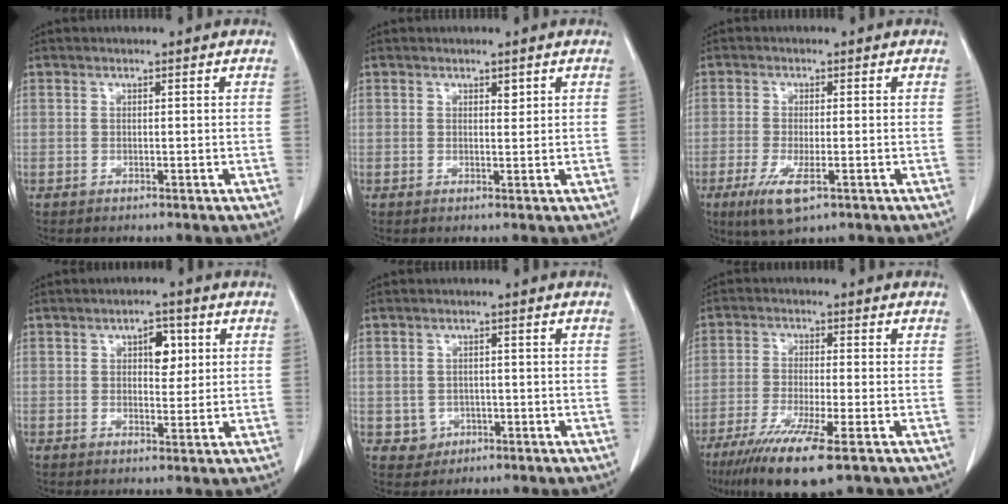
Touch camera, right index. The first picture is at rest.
{"total": 0.9, "force": [0.6, 0.4, 0.5], "torque": [-0.006, -0.005, 0.007]}
{"total": 6.0, "force": [-2.9, 1.4, 5.0], "torque": [-0.101, -0.017, -0.048]}
{"total": 4.0, "force": [1.3, 2.2, 3.1], "torque": [-0.044, 0.008, 0.019]}
{"total": 3.0, "force": [-0.8, 2.9, 0.3], "torque": [0.005, 0.009, -0.005]}
{"total": 10.8, "force": [-6.5, 0.8, 8.6], "torque": [-0.153, -0.030, -0.107]}